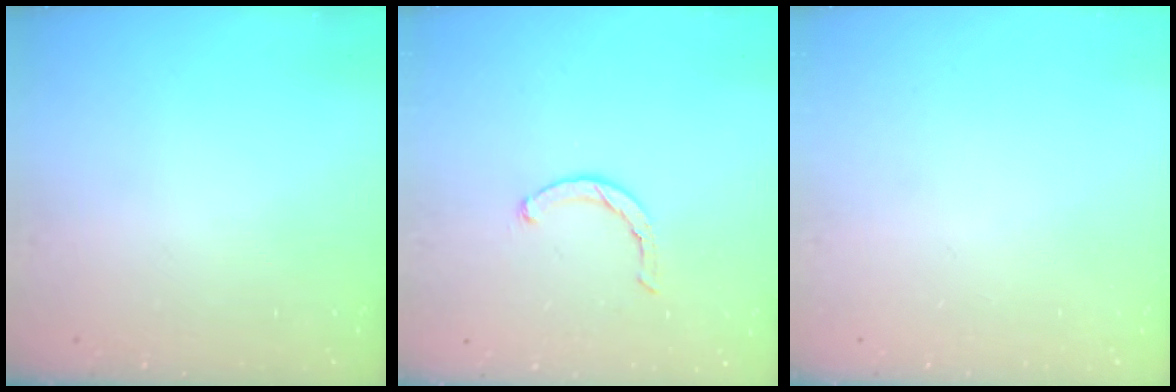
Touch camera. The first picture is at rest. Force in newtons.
{"total": 2.3, "press": 2.3, "slide": 0.4}
{"total": 0.0}